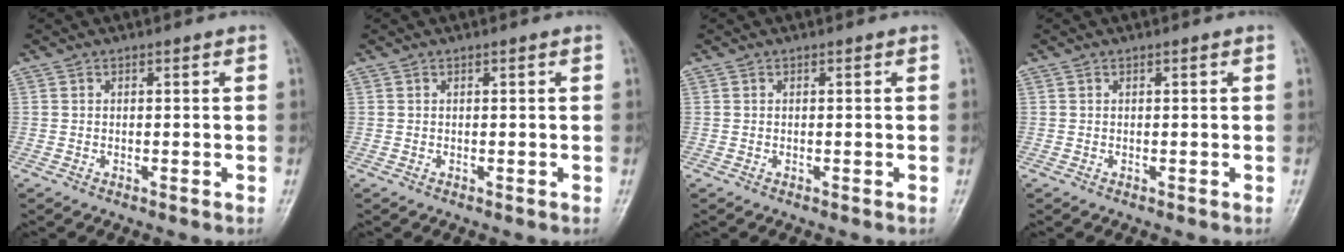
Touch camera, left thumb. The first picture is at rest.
{"total": 0.0}
{"total": 0.0}
{"total": 0.0}